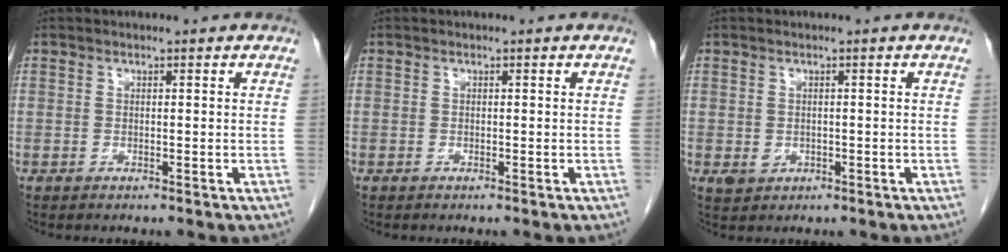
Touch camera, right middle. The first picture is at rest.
{"total": 0.0}
{"total": 2.0, "force": [-0.4, 1.8, 0.9], "torque": [-0.016, 0.000, 0.003]}